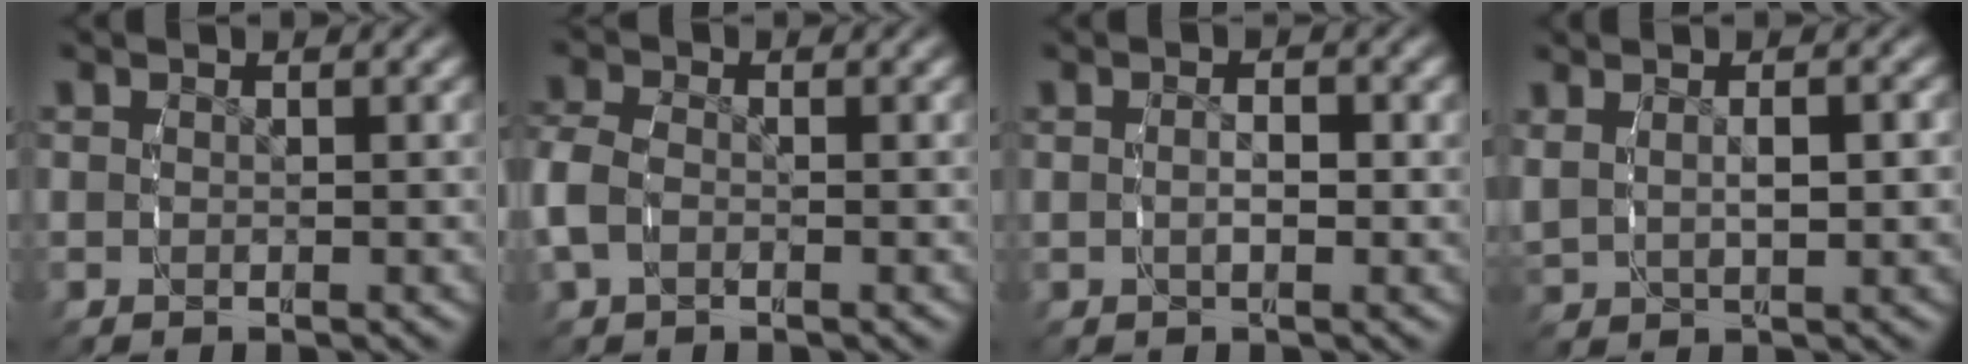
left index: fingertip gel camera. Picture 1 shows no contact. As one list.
[{"total": 2.6, "force": [-0.6, 2.1, 1.5], "torque": [-0.058, -0.006, -0.008]}, {"total": 1.5, "force": [-0.2, 0.6, 1.4], "torque": [-0.031, -0.003, -0.004]}, {"total": 2.3, "force": [0.8, 1.1, 1.9], "torque": [-0.042, -0.002, 0.025]}]